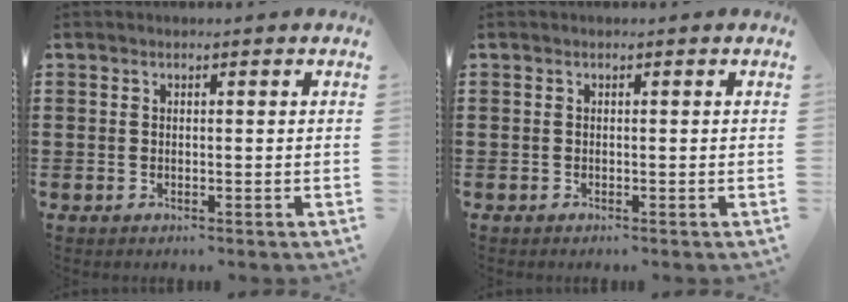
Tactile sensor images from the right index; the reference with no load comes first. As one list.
[{"total": 0.0}]